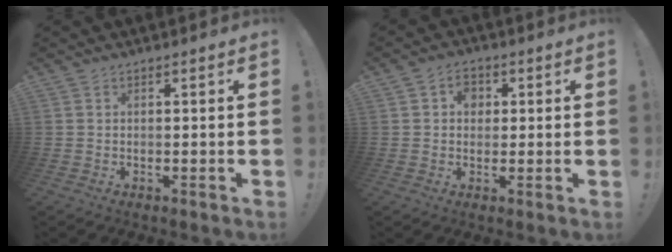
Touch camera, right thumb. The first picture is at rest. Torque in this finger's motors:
{"motor_torque": [0.14, 0.26, -0.04, 0.14, 0.00]}